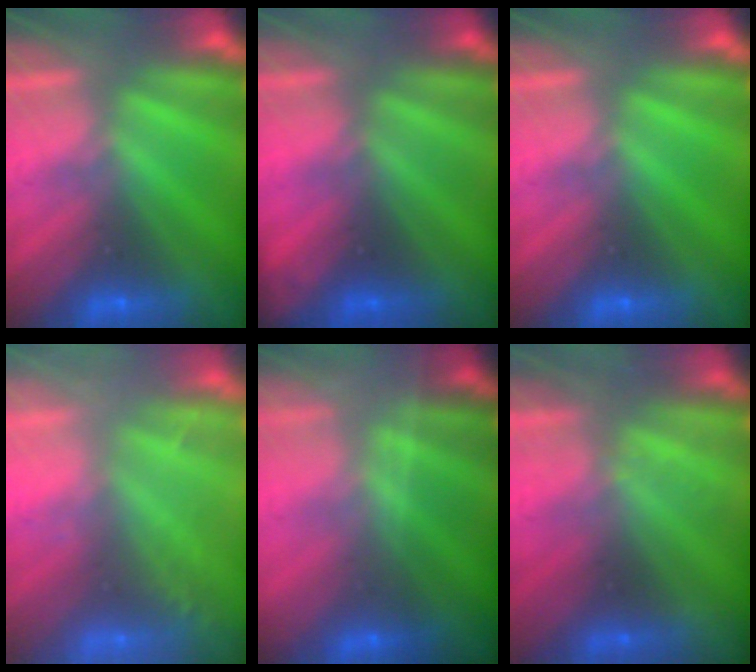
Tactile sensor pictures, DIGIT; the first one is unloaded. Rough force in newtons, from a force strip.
{"total": 2.0}
{"total": 0.0}
{"total": 1.6}
{"total": 1.7}
{"total": 2.2}